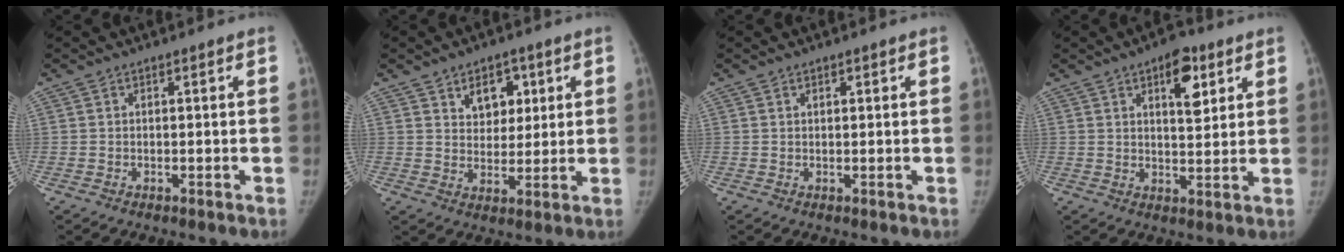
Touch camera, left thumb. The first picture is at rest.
{"total": 7.3, "force": [3.3, 5.1, 4.0], "torque": [-0.022, -0.016, 0.052]}
{"total": 0.8, "force": [0.5, 0.4, 0.4], "torque": [-0.003, -0.002, 0.007]}
{"total": 7.9, "force": [3.8, 3.7, 5.8], "torque": [-0.060, -0.018, 0.051]}